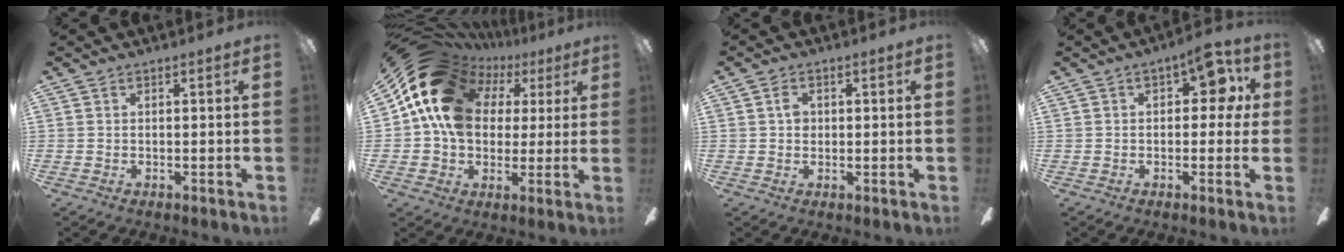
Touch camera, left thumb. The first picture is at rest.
{"total": 18.8, "force": [6.9, 14.4, 9.8], "torque": [-0.189, -0.024, 0.132]}
{"total": 2.9, "force": [0.7, 2.2, 1.7], "torque": [-0.019, 0.001, 0.008]}
{"total": 8.8, "force": [3.0, 4.7, 6.9], "torque": [-0.083, -0.006, 0.045]}